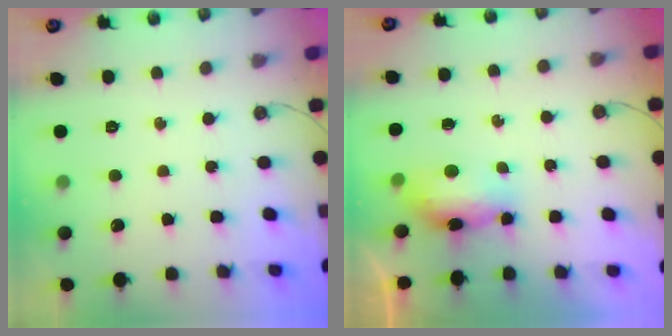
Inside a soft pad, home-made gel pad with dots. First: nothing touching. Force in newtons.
{"total": 7.6, "press": 7.5, "slide": 1.0}